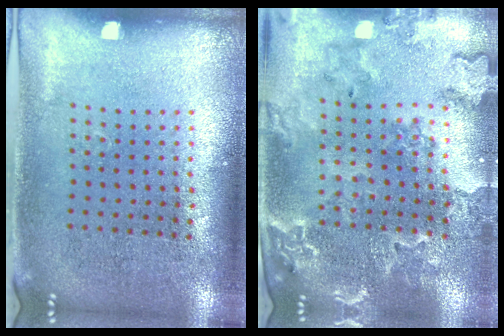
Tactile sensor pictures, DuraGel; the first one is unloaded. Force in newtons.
{"total": 2.0, "press": 2.0, "slide": 0.2}